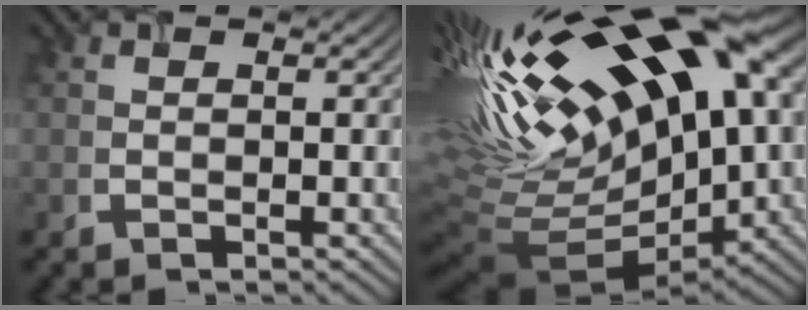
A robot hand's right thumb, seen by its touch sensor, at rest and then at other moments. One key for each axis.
{"total": 20.9, "fx": 6.3, "fy": 8.8, "fz": 17.9, "tx": -0.361, "ty": -0.007, "tz": 0.133}